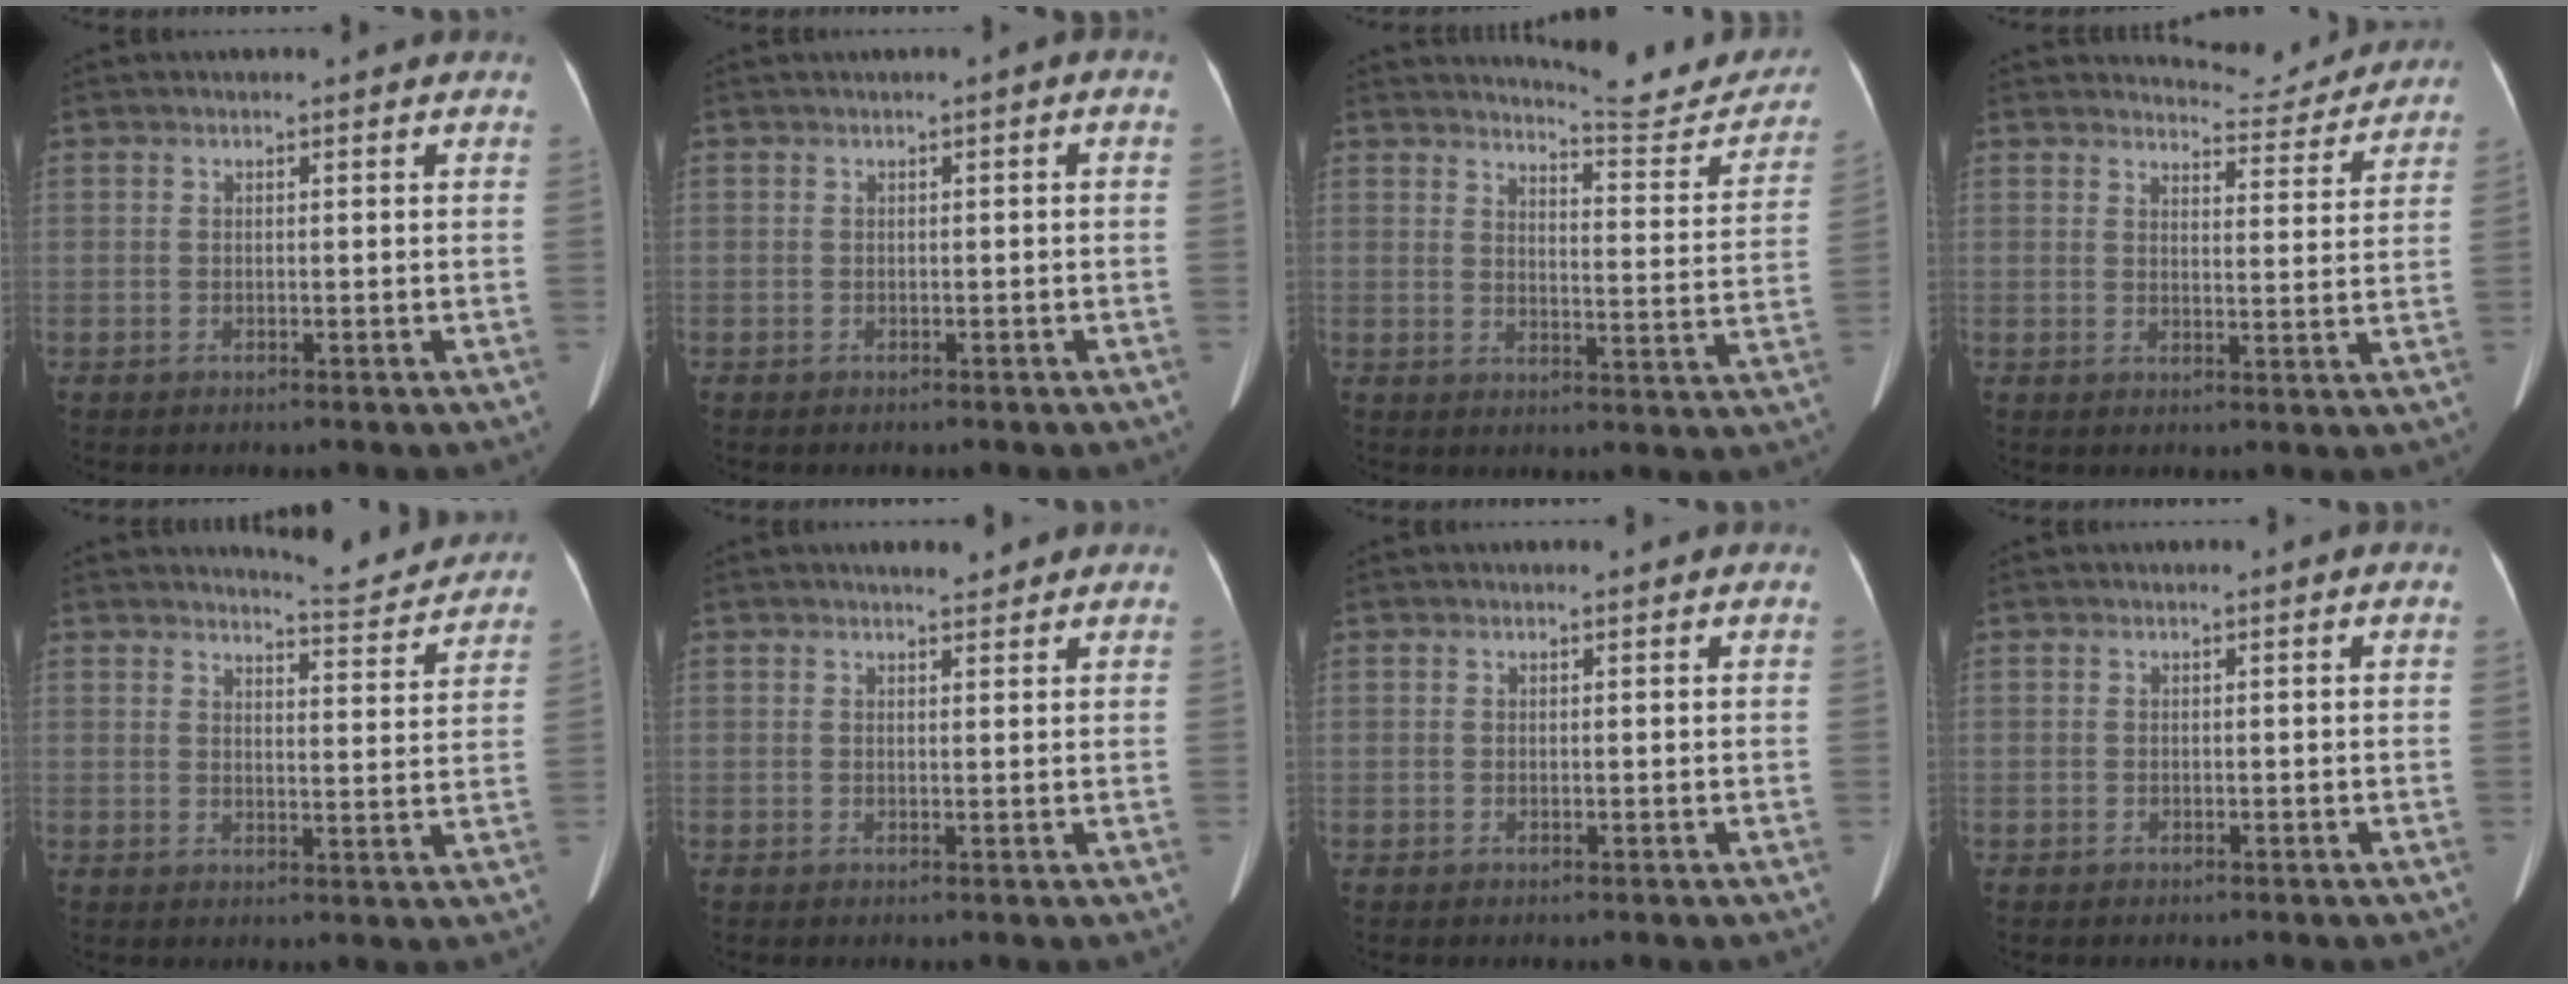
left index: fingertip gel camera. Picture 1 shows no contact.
{"total": 0.8, "force": [-0.4, 0.7, 0.3], "torque": [-0.001, 0.005, -0.006]}
{"total": 12.5, "force": [12.3, 1.3, 2.2], "torque": [-0.014, -0.052, 0.138]}
{"total": 7.3, "force": [7.2, 0.8, -0.5], "torque": [0.006, -0.012, 0.086]}
{"total": 7.1, "force": [7.1, 0.1, 0.3], "torque": [-0.013, -0.018, 0.088]}
{"total": 2.4, "force": [2.1, 0.7, 1.0], "torque": [-0.012, 0.004, 0.029]}
{"total": 0.0}
{"total": 0.7, "force": [-0.4, 0.6, -0.1], "torque": [0.000, 0.006, -0.008]}